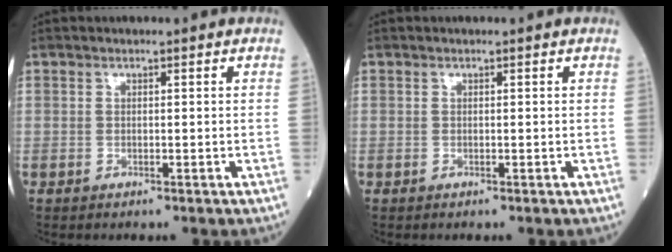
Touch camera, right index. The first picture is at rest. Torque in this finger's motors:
{"motor_torque": [0.00, 0.00, 0.00, 0.00]}